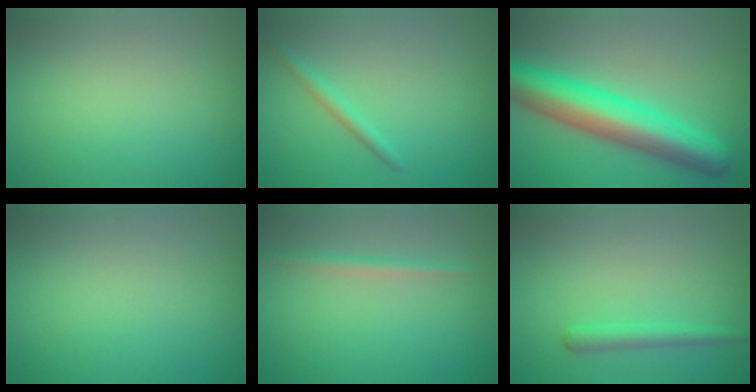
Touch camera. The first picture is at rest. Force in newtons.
{"total": 1.4, "press": 1.4, "slide": 0.0}
{"total": 8.9, "press": 8.9, "slide": 0.3}
{"total": 0.0}
{"total": 1.2, "press": 1.2, "slide": 0.1}
{"total": 1.7, "press": 1.7, "slide": 0.1}